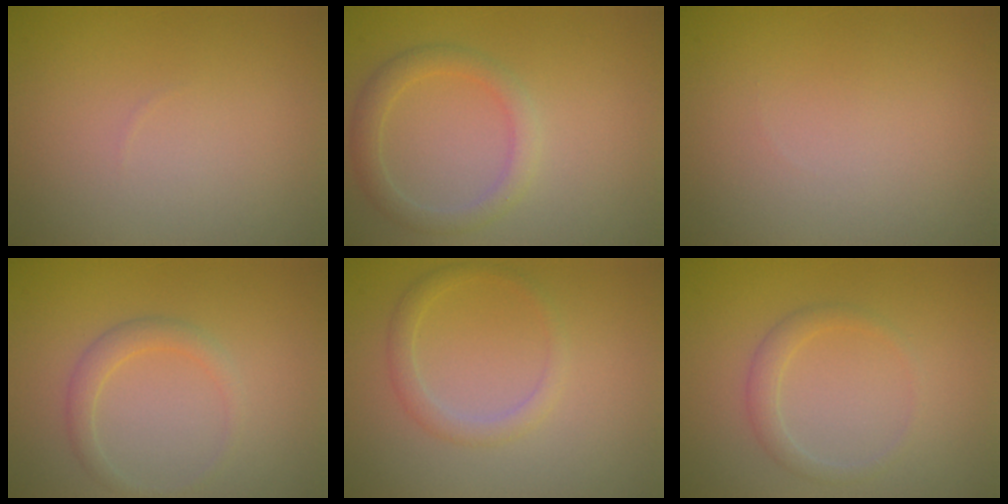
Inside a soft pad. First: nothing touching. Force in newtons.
{"total": 2.4, "press": 2.4, "slide": 0.1}
{"total": 0.0}
{"total": 1.7, "press": 1.7, "slide": 0.2}
{"total": 1.7, "press": 1.7, "slide": 0.1}
{"total": 1.6, "press": 1.6, "slide": 0.1}